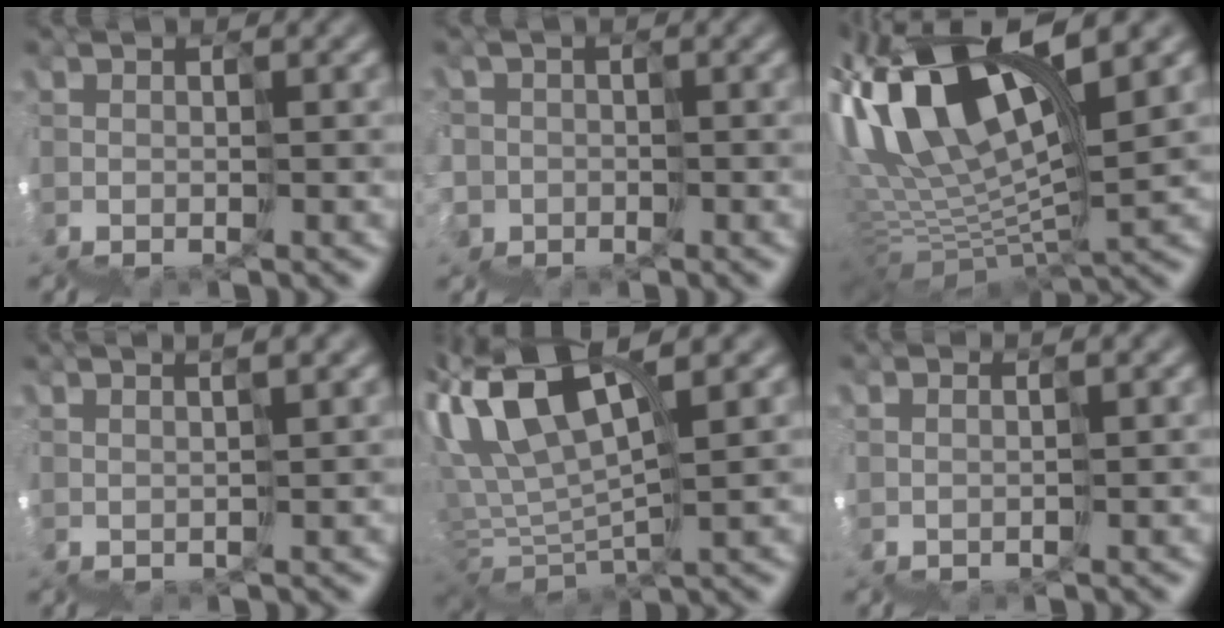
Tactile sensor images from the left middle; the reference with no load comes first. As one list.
[{"total": 3.3, "force": [-0.7, 2.2, -2.4], "torque": [0.035, 0.009, -0.003]}, {"total": 9.7, "force": [6.1, 2.5, 7.1], "torque": [-0.190, 0.039, 0.108]}, {"total": 3.2, "force": [2.4, 0.8, 2.0], "torque": [-0.010, 0.043, 0.037]}, {"total": 4.2, "force": [3.6, 1.0, 1.8], "torque": [-0.073, 0.033, 0.057]}, {"total": 0.7, "force": [0.4, -0.5, -0.2], "torque": [0.011, 0.013, 0.006]}]